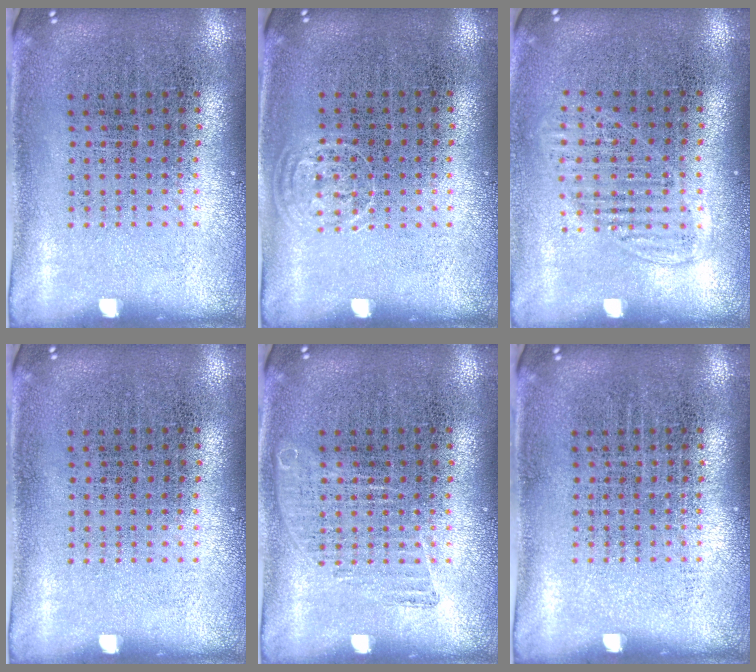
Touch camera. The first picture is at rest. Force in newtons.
{"total": 0.7, "press": 0.6, "slide": 0.4}
{"total": 1.4, "press": 1.2, "slide": 0.7}
{"total": 0.0}
{"total": 1.0, "press": 1.0, "slide": 0.2}
{"total": 0.0}